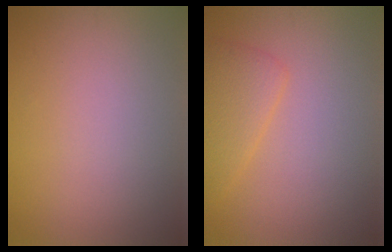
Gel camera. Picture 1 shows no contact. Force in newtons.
{"total": 2.7, "press": 2.6, "slide": 0.3}